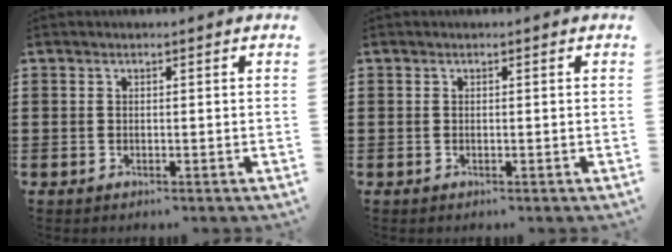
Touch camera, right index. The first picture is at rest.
{"total": 0.0}